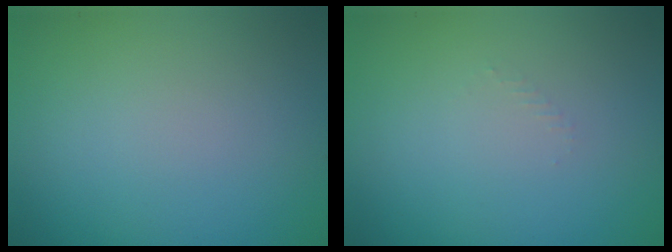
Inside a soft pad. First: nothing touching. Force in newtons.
{"total": 0.5, "press": 0.5, "slide": 0.2}